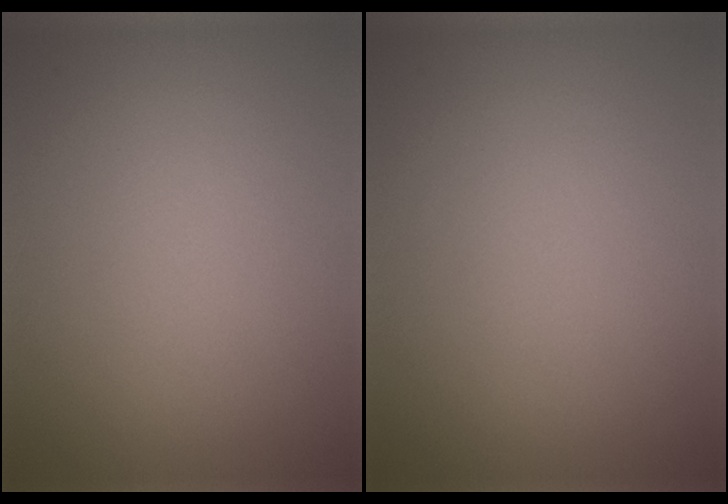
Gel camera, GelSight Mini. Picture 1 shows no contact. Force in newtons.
{"total": 0.0}